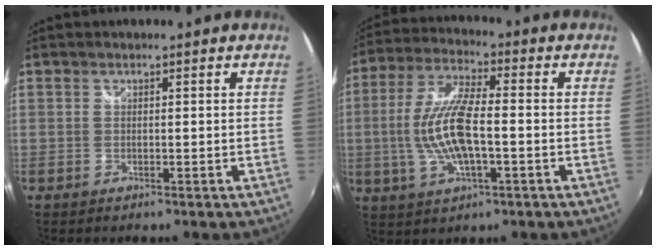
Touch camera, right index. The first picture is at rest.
{"total": 12.5, "force": [-1.8, 3.9, 11.8], "torque": [-0.240, -0.001, -0.034]}